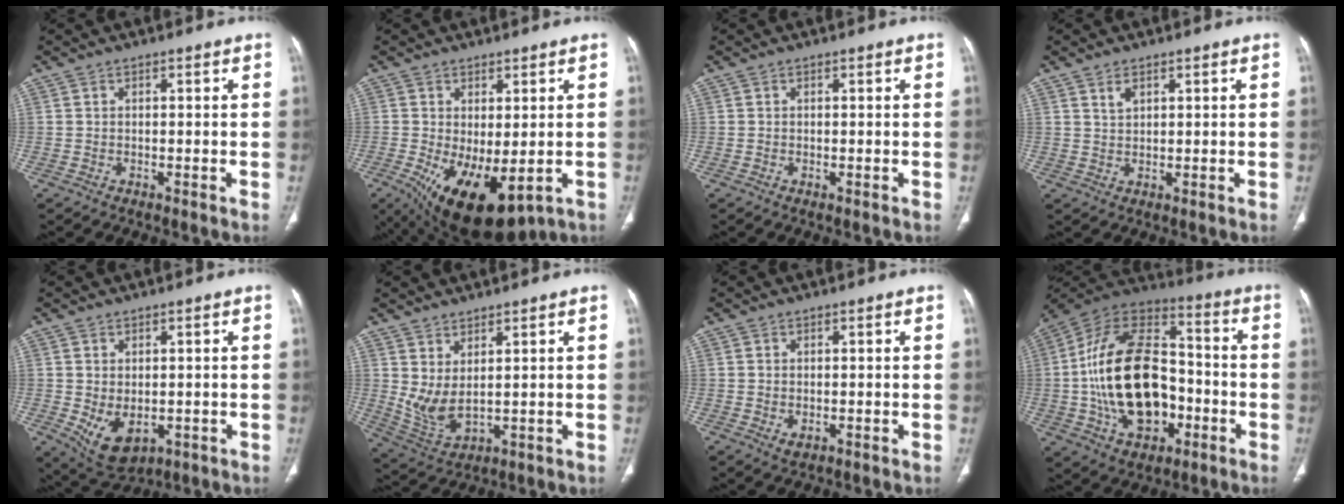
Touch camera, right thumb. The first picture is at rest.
{"total": 13.1, "force": [-3.6, 6.1, 11.1], "torque": [-0.184, -0.018, -0.030]}
{"total": 0.0}
{"total": 2.3, "force": [1.4, 1.2, 1.3], "torque": [-0.024, -0.007, 0.033]}
{"total": 7.4, "force": [-1.3, 4.7, 5.5], "torque": [-0.086, -0.009, 0.002]}
{"total": 7.0, "force": [2.2, 2.8, 6.0], "torque": [-0.125, -0.027, 0.062]}
{"total": 1.5, "force": [-0.2, 1.0, 1.1], "torque": [-0.020, -0.005, 0.003]}
{"total": 26.7, "force": [-3.8, 16.9, 20.3], "torque": [-0.347, 0.028, -0.057]}